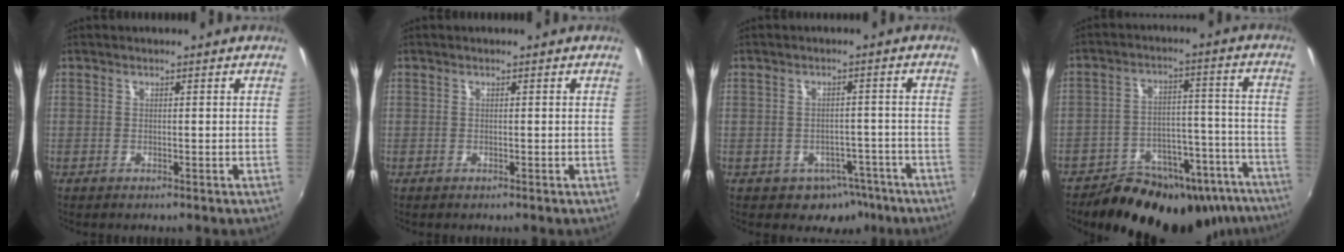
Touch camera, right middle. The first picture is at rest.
{"total": 0.0}
{"total": 6.4, "force": [-4.0, 4.8, 1.6], "torque": [-0.035, 0.014, -0.037]}
{"total": 25.2, "force": [-19.3, 12.0, 10.9], "torque": [-0.174, 0.033, -0.234]}